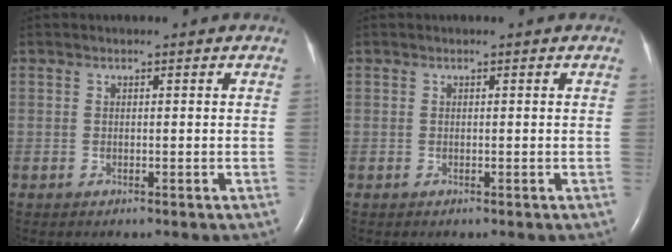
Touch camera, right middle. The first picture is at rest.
{"total": 0.0}